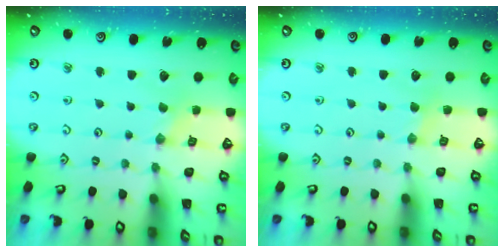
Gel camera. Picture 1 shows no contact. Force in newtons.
{"total": 1.9, "press": 1.8, "slide": 0.4}